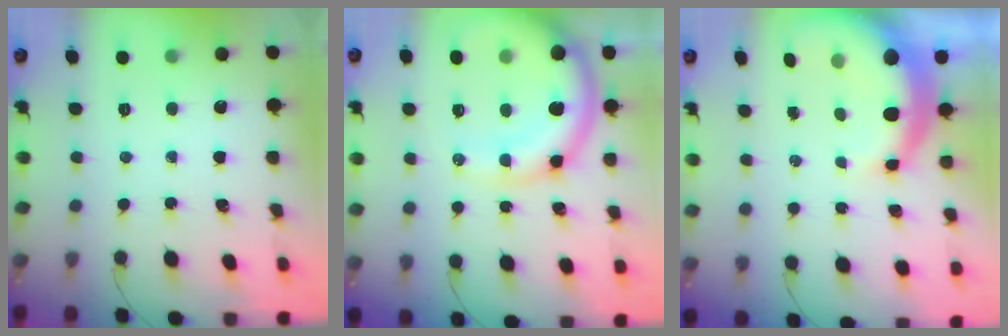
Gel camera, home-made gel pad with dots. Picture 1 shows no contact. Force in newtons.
{"total": 14.9, "press": 14.5, "slide": 3.5}
{"total": 9.0, "press": 8.9, "slide": 1.6}